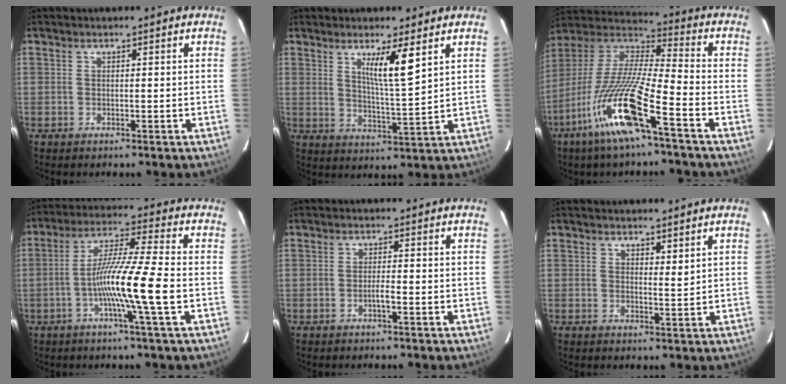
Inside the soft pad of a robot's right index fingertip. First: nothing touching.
{"total": 6.8, "force": [3.4, -0.2, 5.9], "torque": [-0.102, -0.016, 0.060]}
{"total": 18.1, "force": [-9.0, 1.4, 15.6], "torque": [-0.341, -0.032, -0.180]}
{"total": 11.6, "force": [-3.0, -1.3, 11.1], "torque": [-0.205, -0.005, -0.063]}
{"total": 1.5, "force": [-0.7, 0.0, 1.3], "torque": [-0.024, 0.002, -0.014]}
{"total": 1.7, "force": [1.2, 0.4, 1.1], "torque": [-0.018, -0.009, 0.022]}